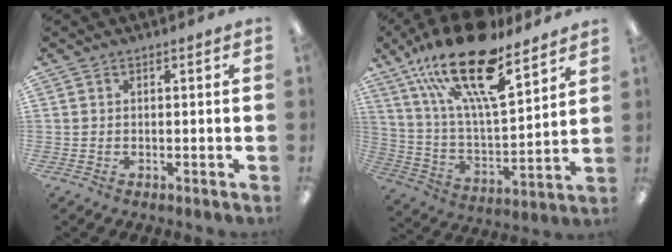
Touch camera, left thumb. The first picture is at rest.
{"total": 24.3, "force": [16.2, 8.2, 16.2], "torque": [-0.291, -0.092, 0.277]}